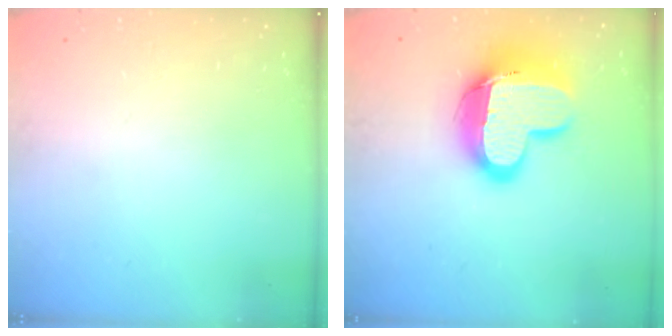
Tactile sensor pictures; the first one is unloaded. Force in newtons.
{"total": 17.0, "press": 17.0, "slide": 1.2}